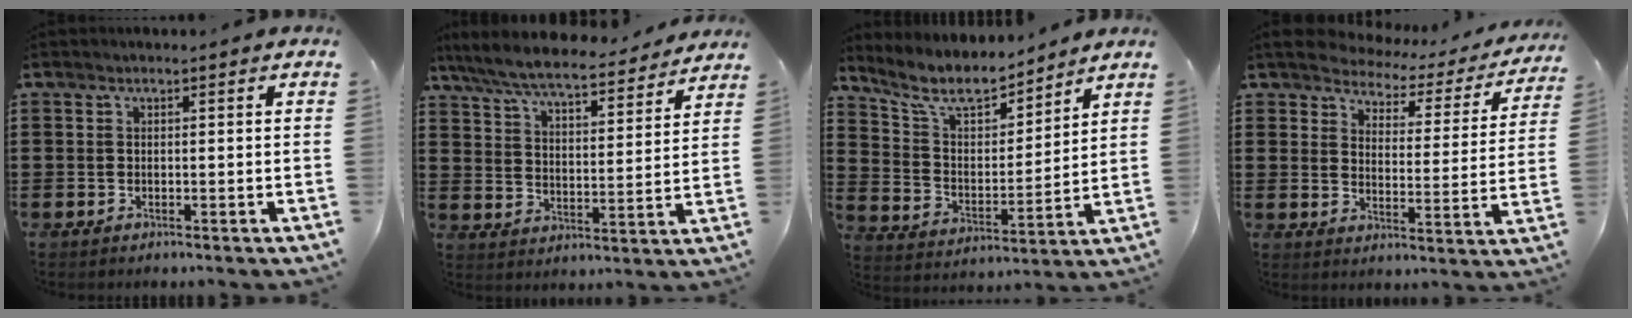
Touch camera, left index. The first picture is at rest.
{"total": 7.4, "force": [6.9, 0.4, 2.6], "torque": [-0.081, -0.041, 0.120]}
{"total": 8.8, "force": [7.5, 2.4, 3.8], "torque": [-0.109, -0.039, 0.133]}
{"total": 3.5, "force": [3.4, 0.9, 0.3], "torque": [-0.032, -0.025, 0.053]}